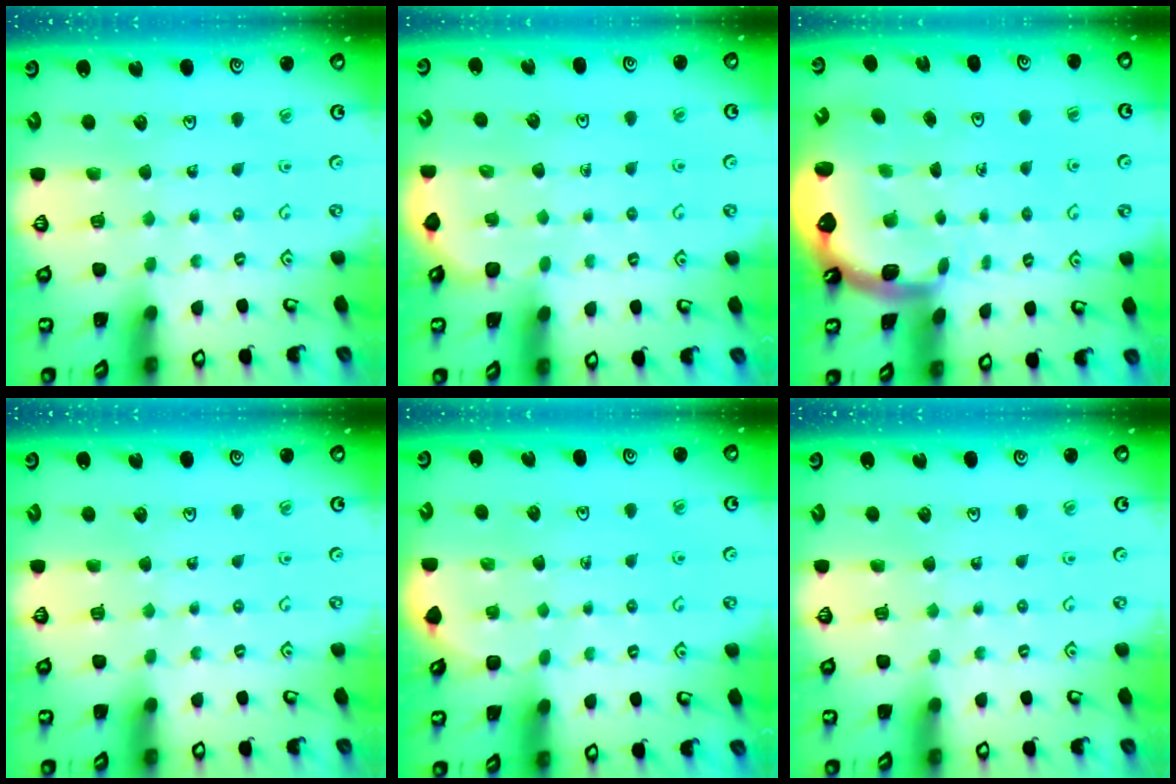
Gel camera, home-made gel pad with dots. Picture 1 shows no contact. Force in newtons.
{"total": 2.9, "press": 2.9, "slide": 0.3}
{"total": 3.4, "press": 2.5, "slide": 2.3}
{"total": 0.0}
{"total": 1.8, "press": 1.8, "slide": 0.1}
{"total": 0.0}